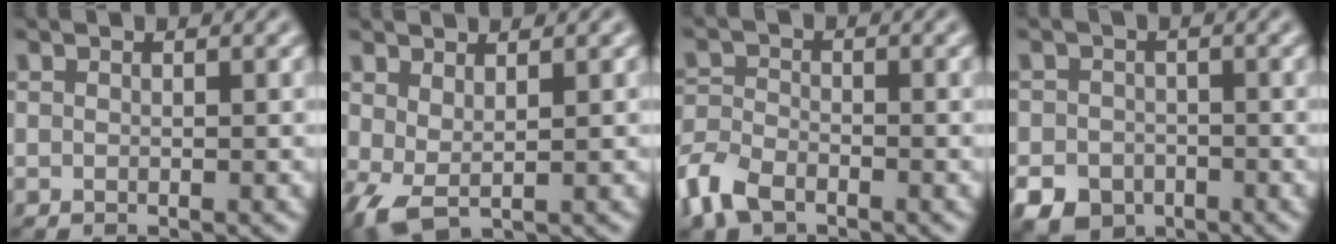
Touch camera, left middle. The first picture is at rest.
{"total": 2.8, "force": [0.6, 1.3, 2.4], "torque": [-0.061, -0.005, 0.012]}
{"total": 4.4, "force": [-2.9, 2.4, 2.2], "torque": [-0.051, -0.003, -0.072]}
{"total": 5.3, "force": [-3.1, 4.0, 1.7], "torque": [-0.017, -0.013, -0.055]}